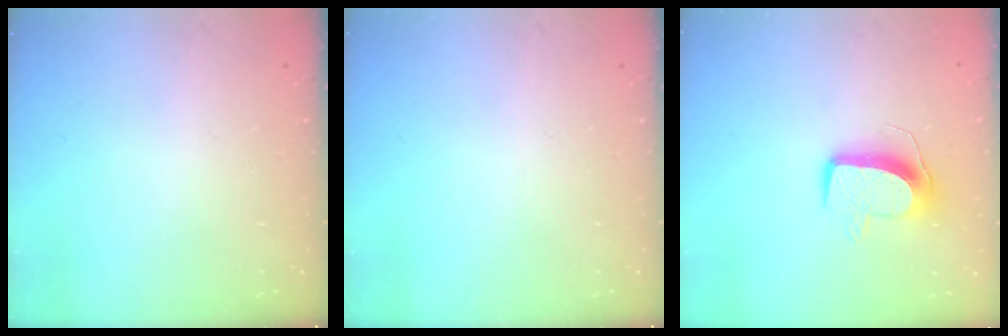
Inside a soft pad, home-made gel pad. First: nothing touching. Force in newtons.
{"total": 0.0}
{"total": 10.4, "press": 10.3, "slide": 0.8}